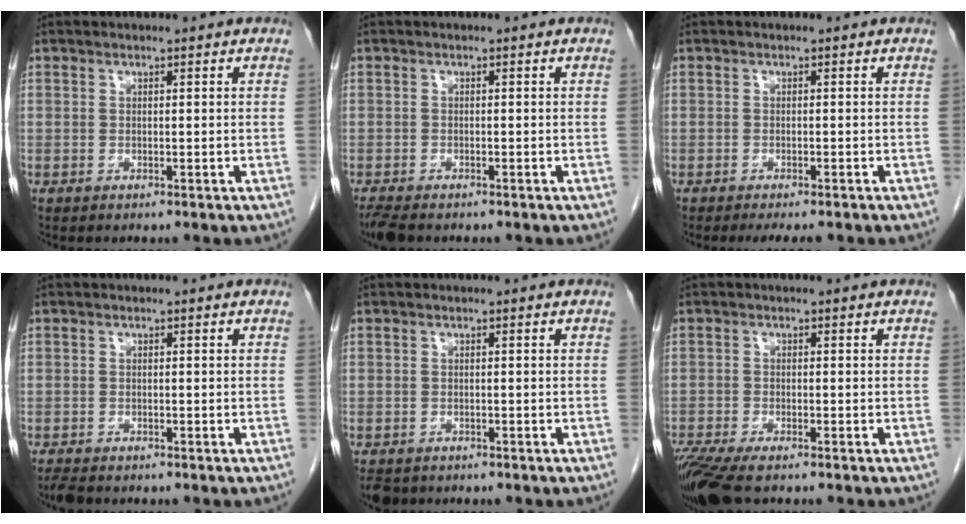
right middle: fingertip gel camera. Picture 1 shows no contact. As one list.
[{"total": 3.5, "force": [-2.9, 1.1, 1.8], "torque": [-0.038, -0.011, -0.047]}, {"total": 4.0, "force": [-3.4, 0.8, 2.1], "torque": [-0.021, -0.008, -0.045]}, {"total": 2.1, "force": [-1.8, 0.6, 1.0], "torque": [-0.024, -0.007, -0.029]}, {"total": 3.4, "force": [-2.6, 1.9, 1.1], "torque": [-0.021, -0.004, -0.039]}, {"total": 7.1, "force": [-5.4, 1.5, 4.5], "torque": [-0.084, -0.017, -0.095]}]